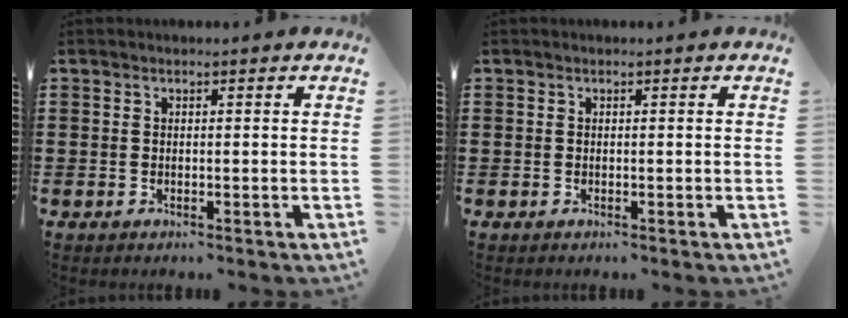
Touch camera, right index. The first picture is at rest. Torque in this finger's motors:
{"motor_torque": [-0.75, 1.39, 0.00, 0.00]}